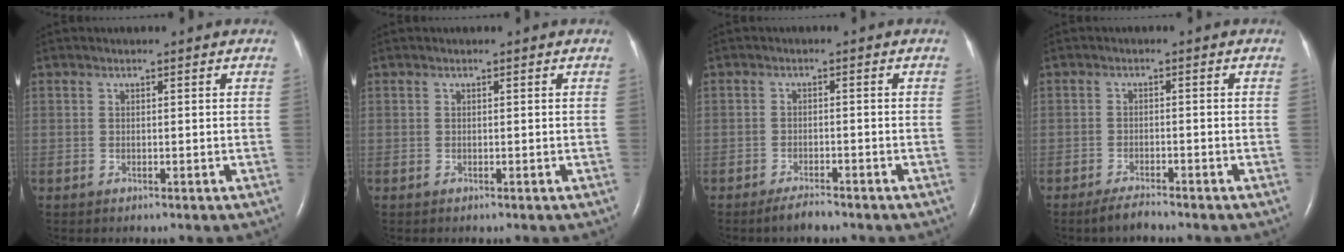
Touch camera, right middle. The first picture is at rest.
{"total": 0.0}
{"total": 2.7, "force": [-2.3, 0.4, 1.4], "torque": [-0.034, -0.005, -0.040]}
{"total": 2.8, "force": [-2.4, 0.2, 1.3], "torque": [-0.034, -0.008, -0.044]}